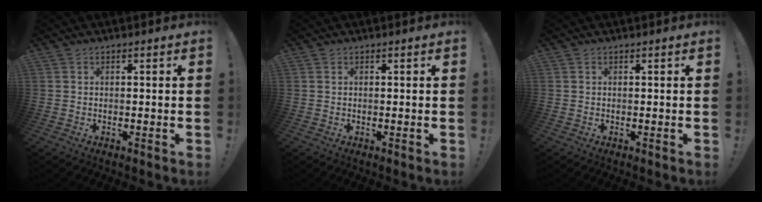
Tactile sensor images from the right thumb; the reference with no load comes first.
{"total": 0.0}
{"total": 0.0}